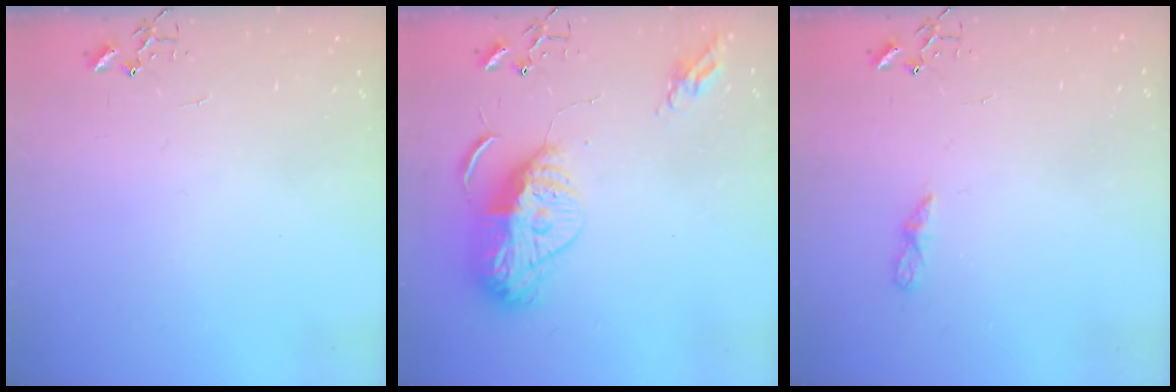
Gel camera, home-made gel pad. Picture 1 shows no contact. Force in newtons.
{"total": 14.4, "press": 14.3, "slide": 1.2}
{"total": 5.5, "press": 5.4, "slide": 0.4}